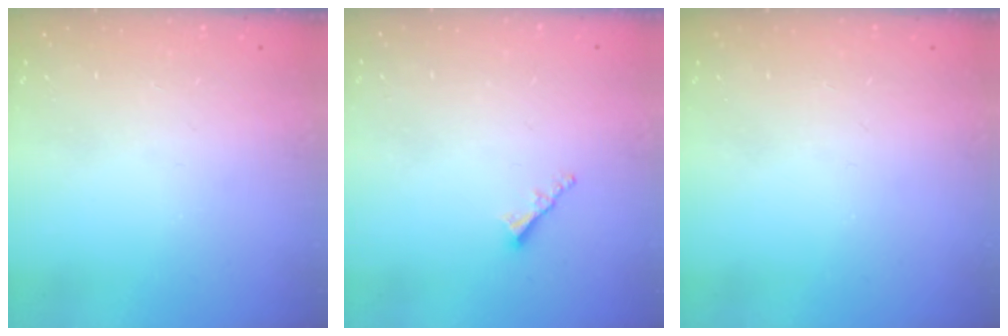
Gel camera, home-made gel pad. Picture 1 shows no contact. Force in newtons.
{"total": 2.0, "press": 2.0, "slide": 0.5}
{"total": 0.0}